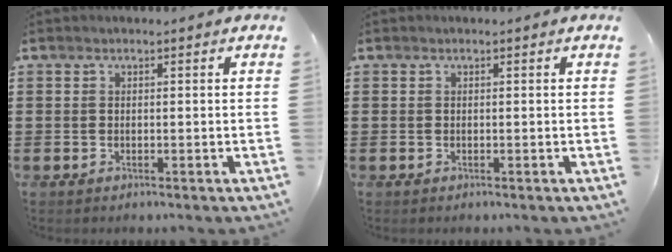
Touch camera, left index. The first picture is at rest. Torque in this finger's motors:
{"motor_torque": [-0.04, -0.01, 0.00, 0.00]}